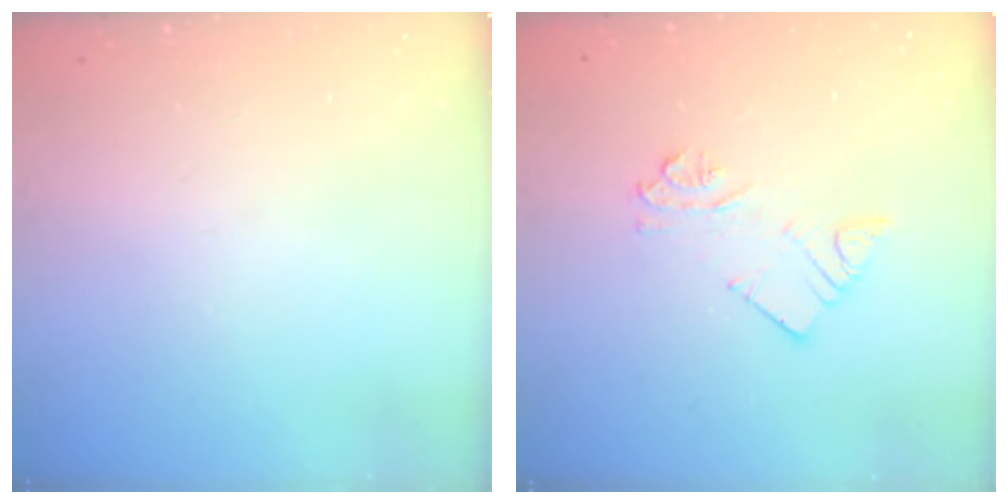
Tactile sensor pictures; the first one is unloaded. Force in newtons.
{"total": 5.0, "press": 5.0, "slide": 0.1}